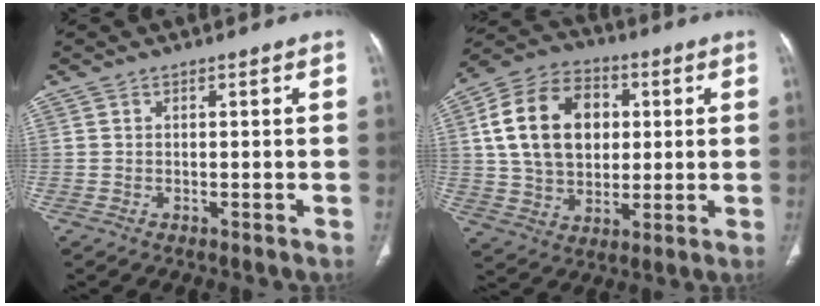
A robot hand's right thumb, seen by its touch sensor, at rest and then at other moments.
{"total": 18.3, "force": [3.6, 13.3, 12.1], "torque": [-0.189, 0.012, 0.065]}